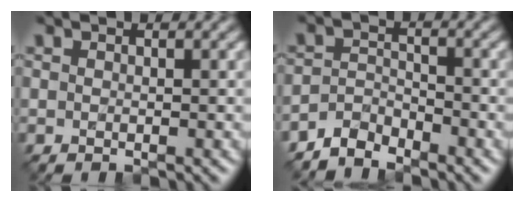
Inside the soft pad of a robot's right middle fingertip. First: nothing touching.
{"total": 2.6, "force": [-2.5, 0.8, 0.3], "torque": [-0.006, 0.010, -0.057]}